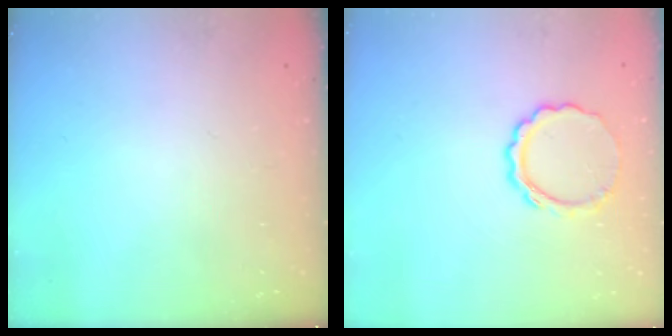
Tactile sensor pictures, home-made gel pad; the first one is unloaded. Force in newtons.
{"total": 7.6, "press": 7.6, "slide": 0.7}